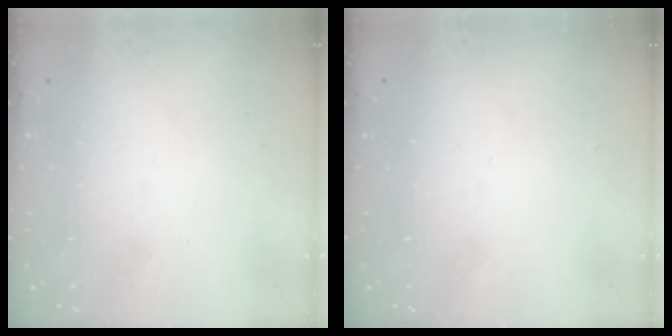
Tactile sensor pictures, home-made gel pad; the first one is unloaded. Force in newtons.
{"total": 0.0}